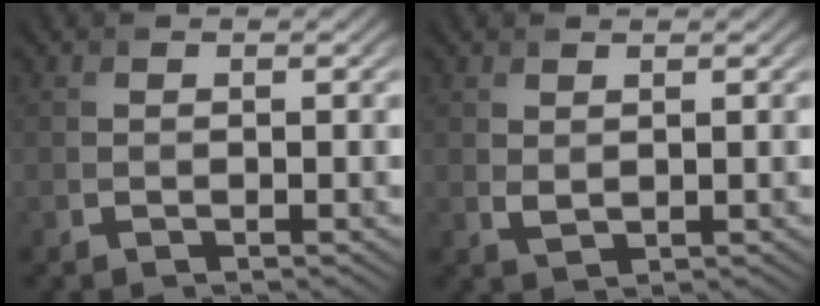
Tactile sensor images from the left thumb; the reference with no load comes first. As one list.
[{"total": 1.3, "force": [0.8, 0.7, 0.8], "torque": [-0.021, -0.005, 0.020]}]